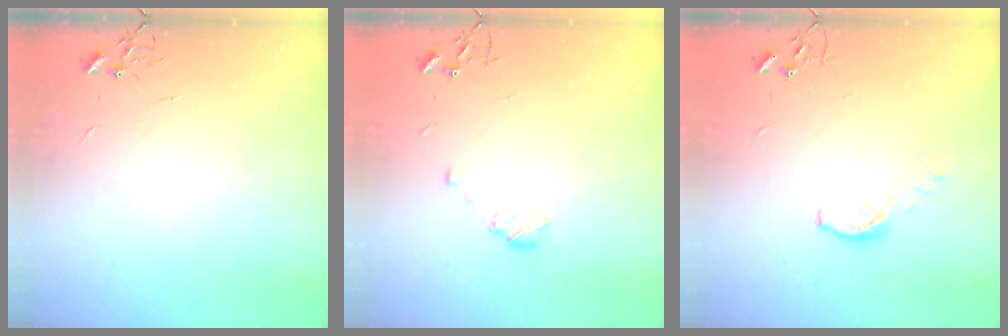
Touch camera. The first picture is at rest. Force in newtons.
{"total": 6.8, "press": 6.8, "slide": 0.9}
{"total": 7.0, "press": 7.0, "slide": 0.6}